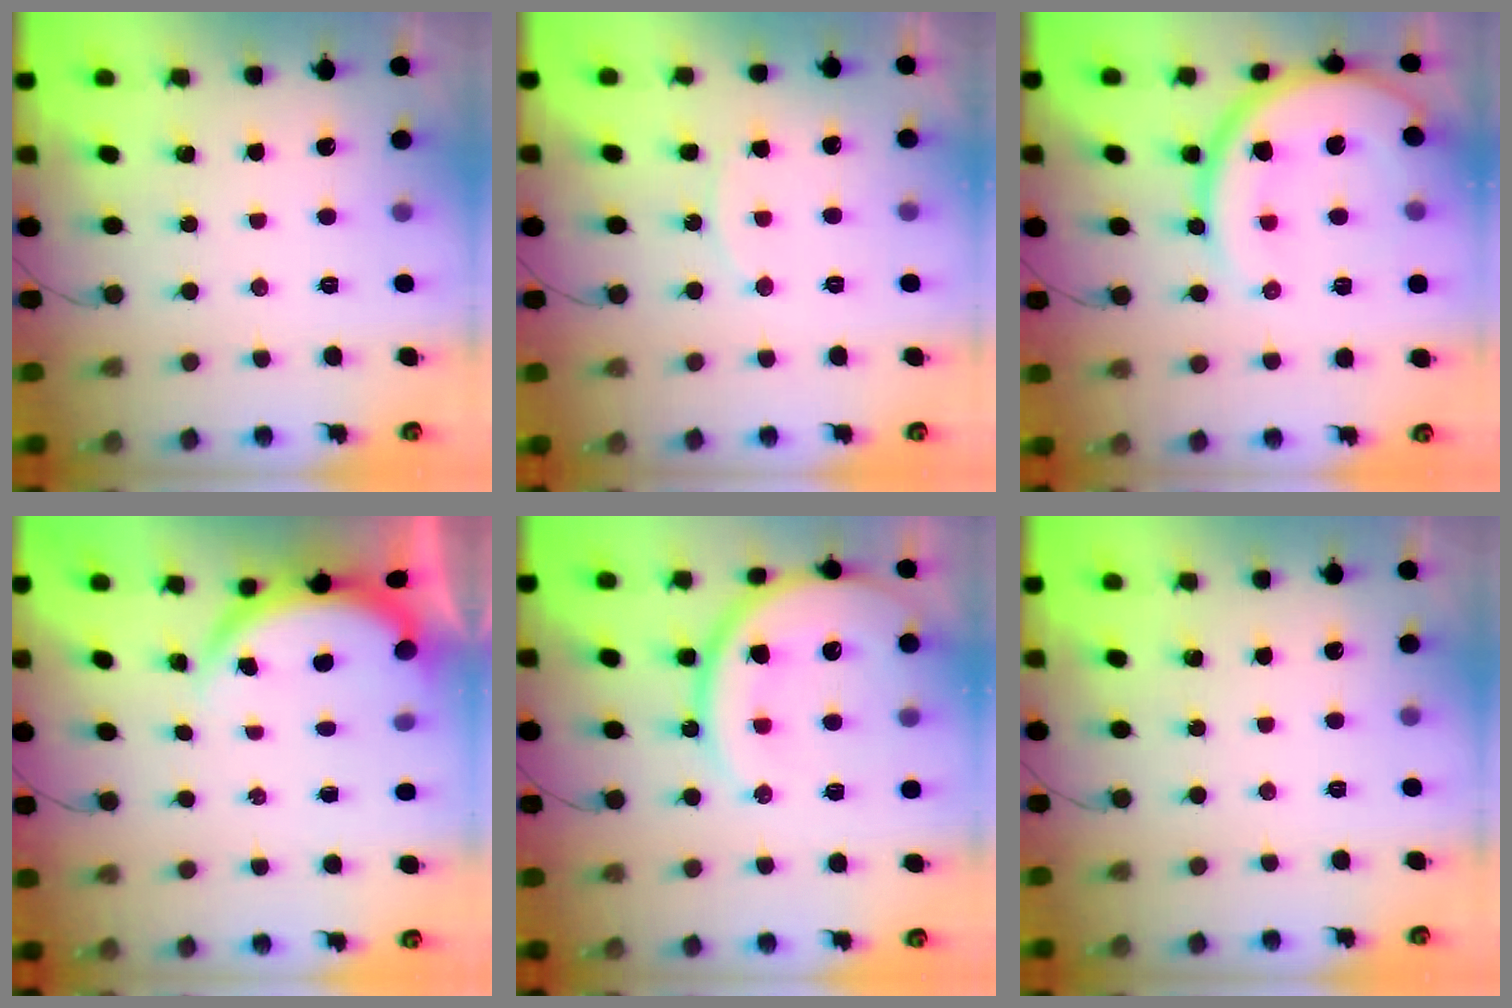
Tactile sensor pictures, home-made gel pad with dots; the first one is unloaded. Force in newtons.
{"total": 6.9, "press": 6.9, "slide": 0.7}
{"total": 18.7, "press": 18.6, "slide": 2.1}
{"total": 4.0, "press": 4.0, "slide": 0.2}
{"total": 18.0, "press": 18.0, "slide": 1.7}
{"total": 0.0}